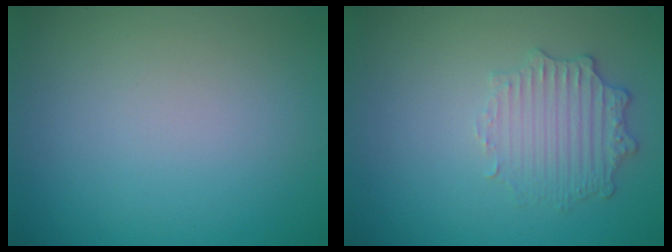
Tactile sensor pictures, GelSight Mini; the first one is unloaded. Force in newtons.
{"total": 2.5, "press": 2.3, "slide": 1.0}